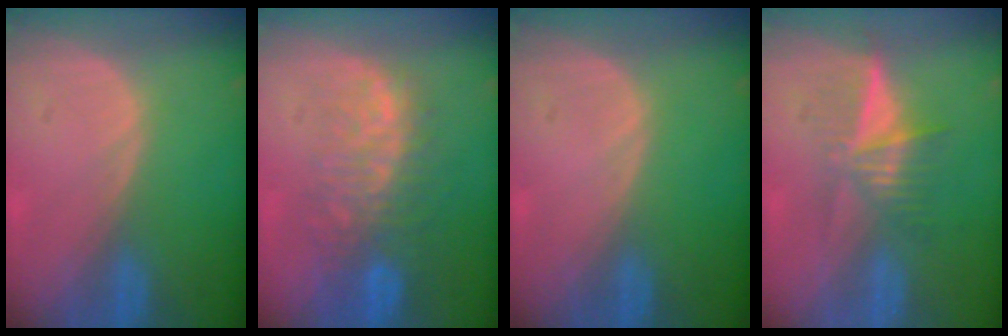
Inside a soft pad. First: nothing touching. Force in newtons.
{"total": 9.9, "press": 8.6, "slide": 4.8}
{"total": 0.0}
{"total": 6.4, "press": 5.5, "slide": 3.3}